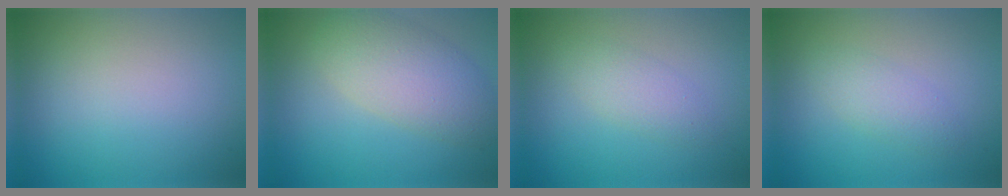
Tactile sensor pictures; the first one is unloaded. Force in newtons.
{"total": 5.6, "press": 5.6, "slide": 0.1}
{"total": 2.7, "press": 2.7, "slide": 0.2}
{"total": 3.2, "press": 3.2, "slide": 0.2}